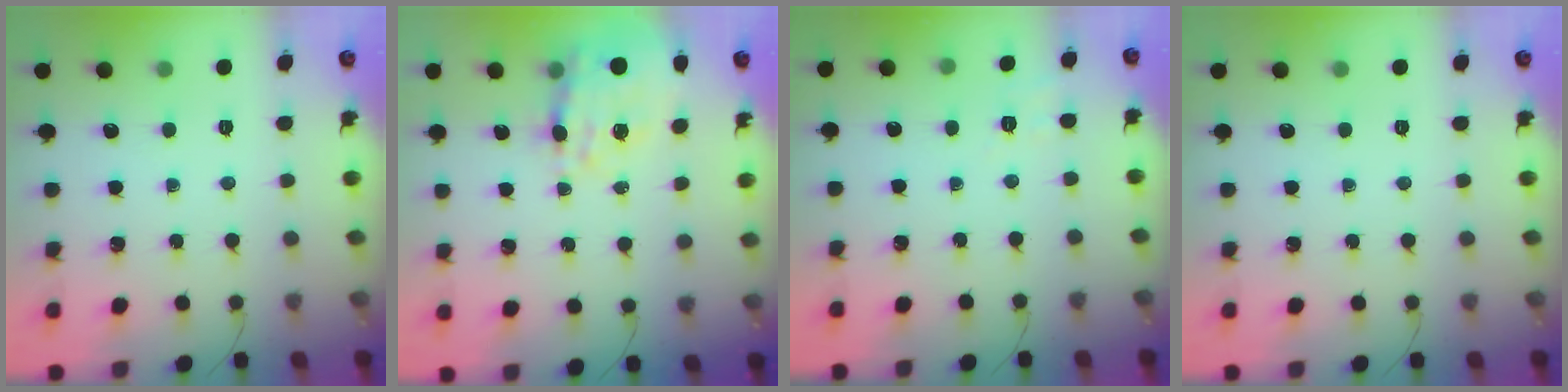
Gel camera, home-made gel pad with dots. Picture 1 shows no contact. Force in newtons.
{"total": 15.8, "press": 15.4, "slide": 3.8}
{"total": 2.9, "press": 2.3, "slide": 1.9}
{"total": 0.0}